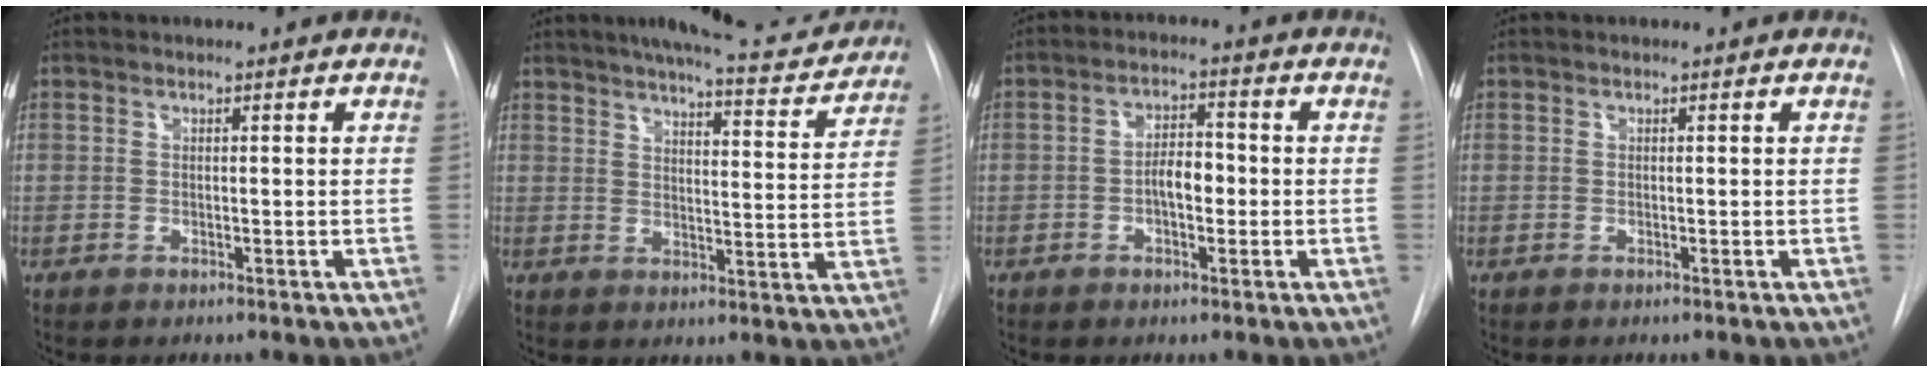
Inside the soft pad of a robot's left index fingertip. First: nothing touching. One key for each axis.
{"total": 16.0, "fx": 14.5, "fy": 2.4, "fz": 6.1, "tx": -0.085, "ty": -0.016, "tz": 0.180}
{"total": 4.2, "fx": -0.9, "fy": 2.0, "fz": 3.6, "tx": -0.060, "ty": 0.011, "tz": -0.017}
{"total": 0.0}